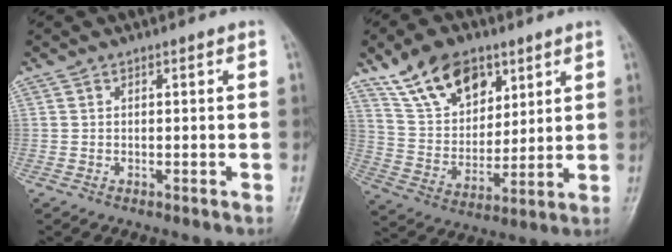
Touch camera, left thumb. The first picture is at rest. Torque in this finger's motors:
{"motor_torque": [1.46, 1.46, 0.64, -0.64, 0.13]}